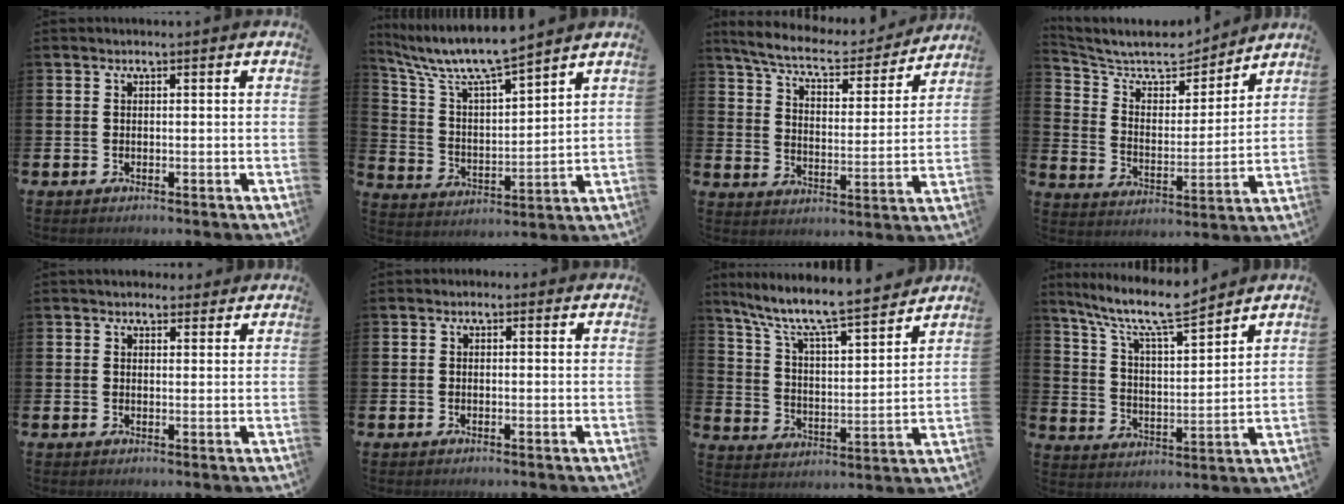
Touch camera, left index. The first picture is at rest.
{"total": 8.8, "force": [8.0, 1.0, 3.5], "torque": [-0.106, -0.046, 0.139]}
{"total": 8.0, "force": [7.2, 1.4, 3.0], "torque": [-0.082, -0.048, 0.121]}
{"total": 8.6, "force": [7.5, 3.1, 2.8], "torque": [-0.086, -0.059, 0.126]}
{"total": 2.6, "force": [2.4, 1.0, 0.0], "torque": [0.006, -0.009, 0.042]}
{"total": 0.6, "force": [-0.2, 0.5, 0.1], "torque": [0.001, 0.005, -0.006]}
{"total": 9.0, "force": [8.2, 0.8, 3.6], "torque": [-0.098, -0.064, 0.134]}
{"total": 9.7, "force": [8.5, 1.2, 4.5], "torque": [-0.122, -0.047, 0.148]}